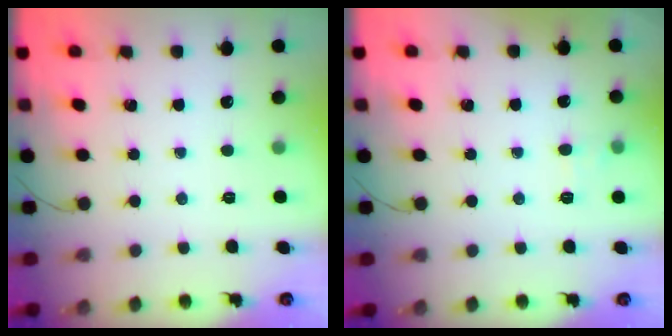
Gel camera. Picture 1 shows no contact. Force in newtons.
{"total": 5.1, "press": 4.8, "slide": 1.6}